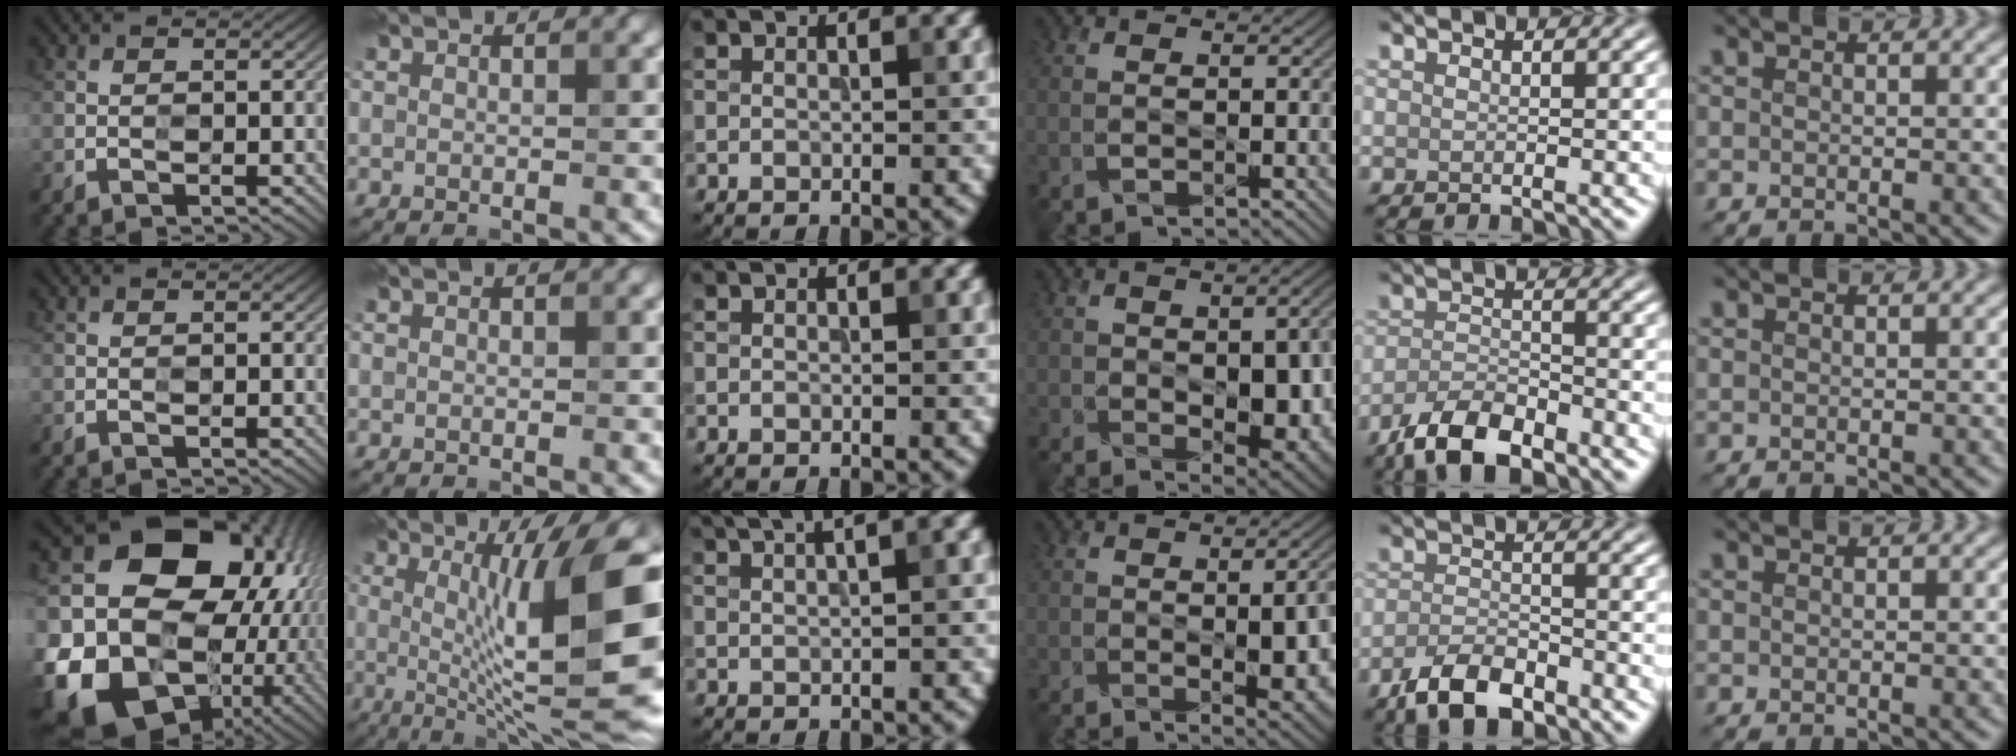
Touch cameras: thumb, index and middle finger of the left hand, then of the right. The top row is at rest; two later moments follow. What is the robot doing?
{"motion": "wipe", "object": "bowl"}